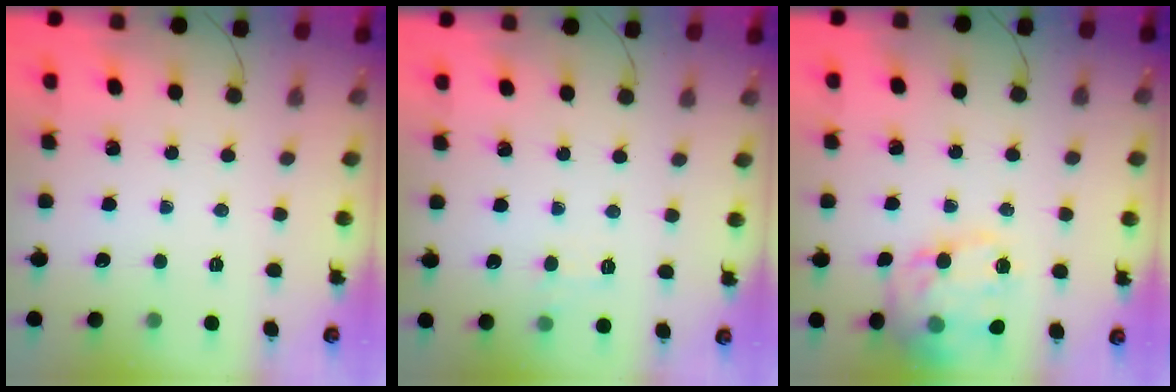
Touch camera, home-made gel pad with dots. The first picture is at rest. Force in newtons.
{"total": 5.6, "press": 5.3, "slide": 1.8}
{"total": 15.9, "press": 15.8, "slide": 1.7}